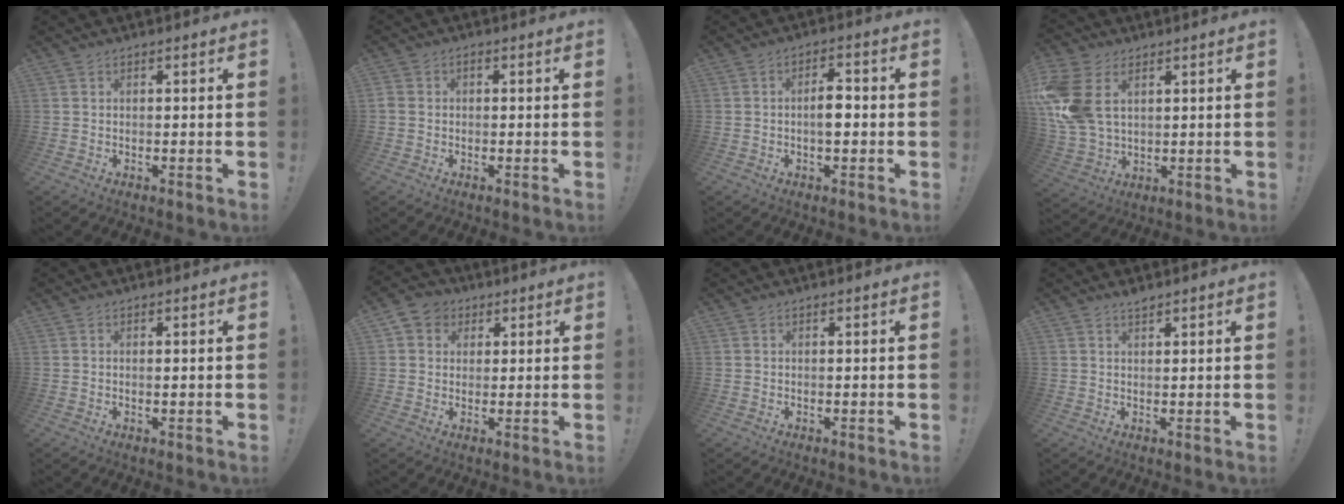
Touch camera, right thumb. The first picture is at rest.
{"total": 2.3, "force": [-0.9, 1.8, 1.1], "torque": [-0.016, 0.009, -0.016]}
{"total": 5.8, "force": [-1.0, 3.0, 4.9], "torque": [-0.079, 0.009, -0.022]}
{"total": 15.5, "force": [4.6, 10.4, 10.6], "torque": [-0.208, -0.016, 0.088]}
{"total": 0.9, "force": [0.2, -0.1, 0.8], "torque": [-0.001, -0.007, 0.001]}
{"total": 5.7, "force": [1.7, 5.2, 1.7], "torque": [-0.021, -0.004, 0.033]}
{"total": 0.0}
{"total": 1.8, "force": [1.7, 0.2, 0.6], "torque": [-0.006, -0.009, 0.030]}